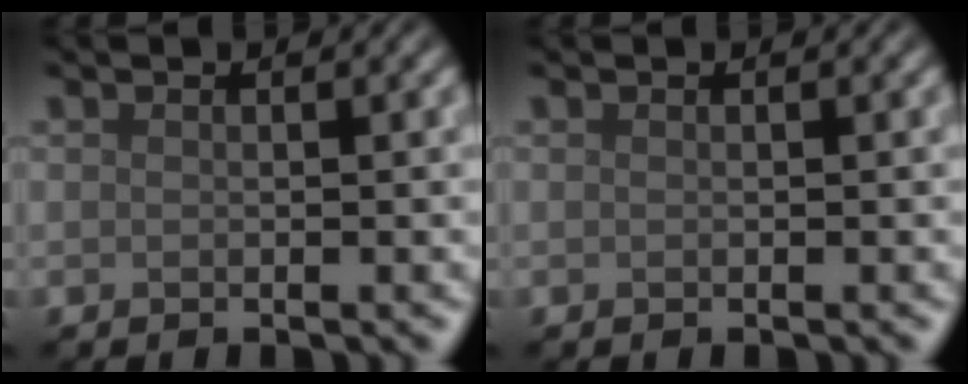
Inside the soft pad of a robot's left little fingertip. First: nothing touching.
{"total": 0.0}